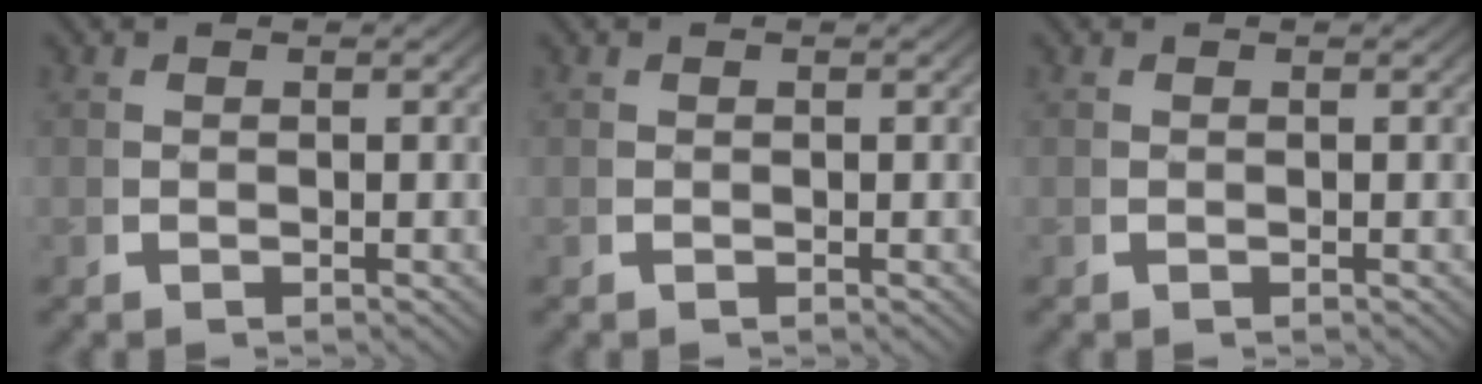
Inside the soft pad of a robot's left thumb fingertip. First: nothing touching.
{"total": 0.0}
{"total": 0.0}